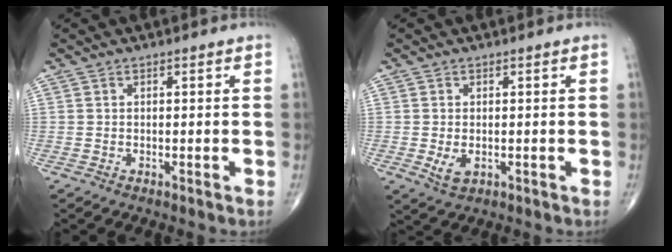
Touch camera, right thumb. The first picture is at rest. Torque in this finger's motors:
{"motor_torque": [-0.13, 0.08, 0.09, 0.09, 0.07]}